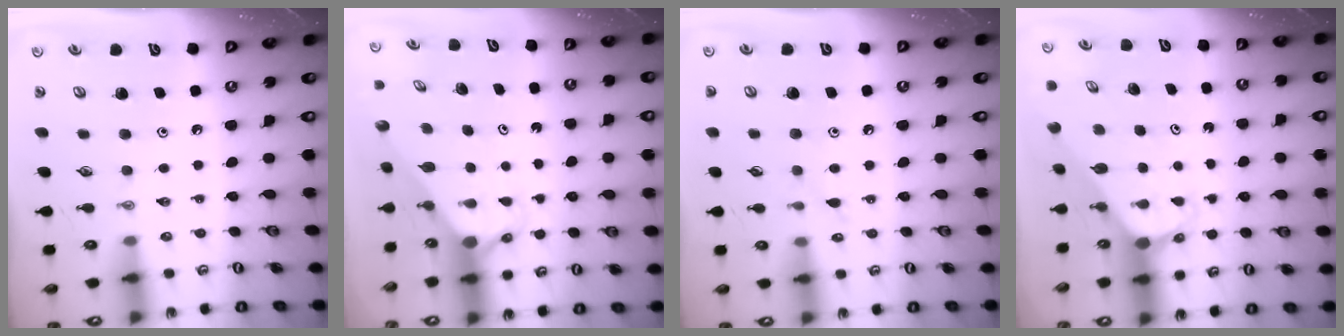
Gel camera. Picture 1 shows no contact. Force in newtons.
{"total": 2.7, "press": 2.7, "slide": 0.0}
{"total": 6.1, "press": 6.1, "slide": 0.7}
{"total": 3.0, "press": 3.0, "slide": 0.1}